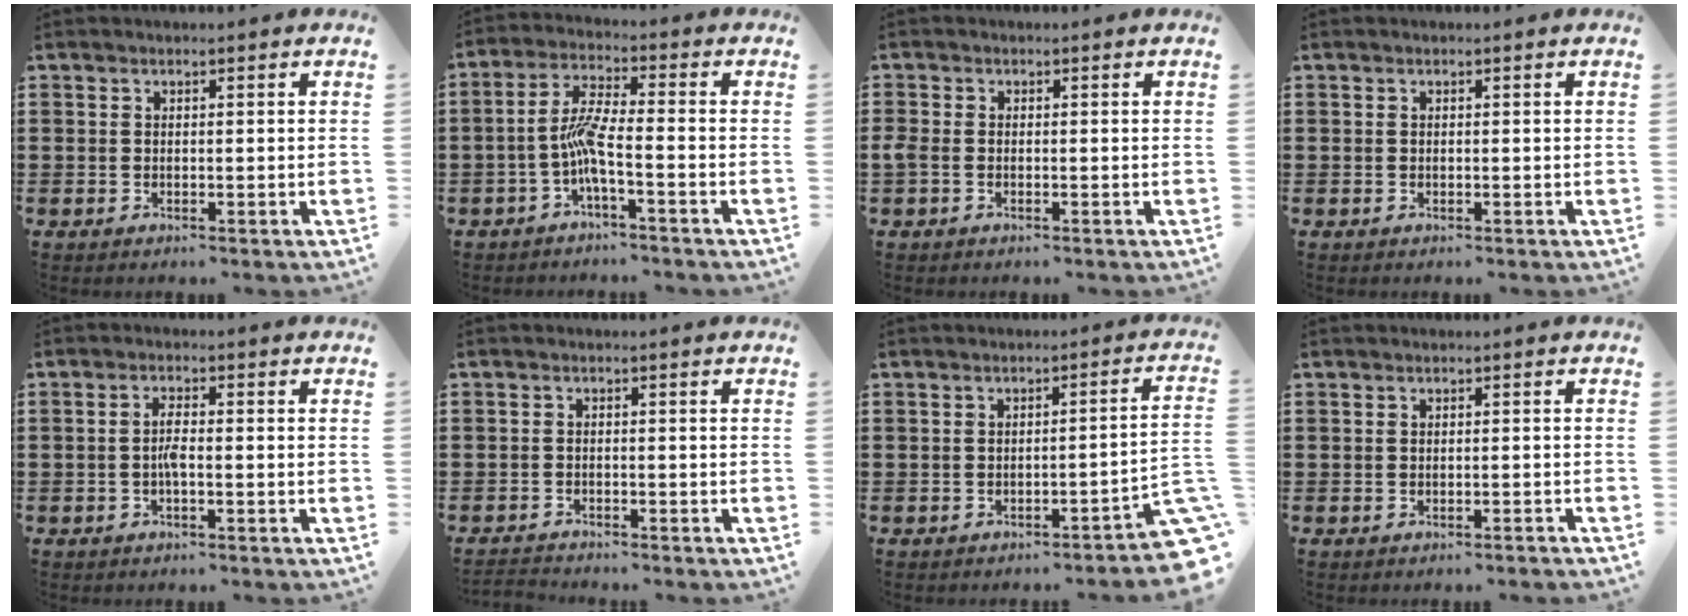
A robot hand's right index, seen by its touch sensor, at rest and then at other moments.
{"total": 5.7, "force": [-2.4, 0.6, 5.2], "torque": [-0.121, -0.005, -0.052]}
{"total": 0.9, "force": [-0.5, 0.4, 0.6], "torque": [-0.022, -0.004, -0.012]}
{"total": 0.0}
{"total": 2.4, "force": [-0.6, 0.5, 2.3], "torque": [-0.057, -0.002, -0.017]}
{"total": 1.6, "force": [-1.6, 0.2, -0.2], "torque": [-0.002, 0.003, -0.037]}
{"total": 3.8, "force": [-2.7, 0.2, 2.6], "torque": [-0.046, -0.009, -0.052]}
{"total": 0.6, "force": [-0.6, -0.1, 0.2], "torque": [-0.005, -0.001, -0.012]}